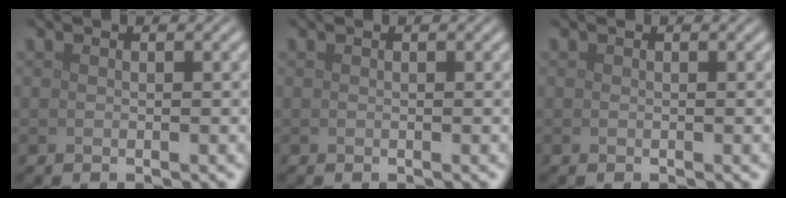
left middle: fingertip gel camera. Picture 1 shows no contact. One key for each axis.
{"total": 0.0}
{"total": 0.0}